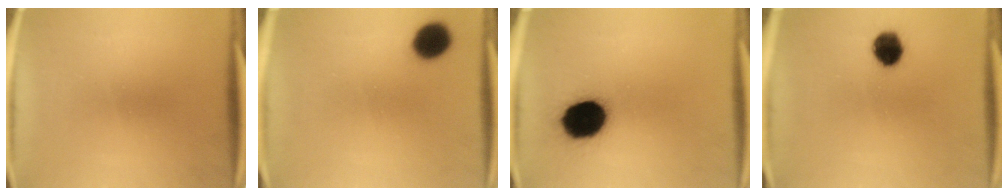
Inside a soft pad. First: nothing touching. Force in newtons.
{"total": 7.8}
{"total": 16.2}
{"total": 6.9}